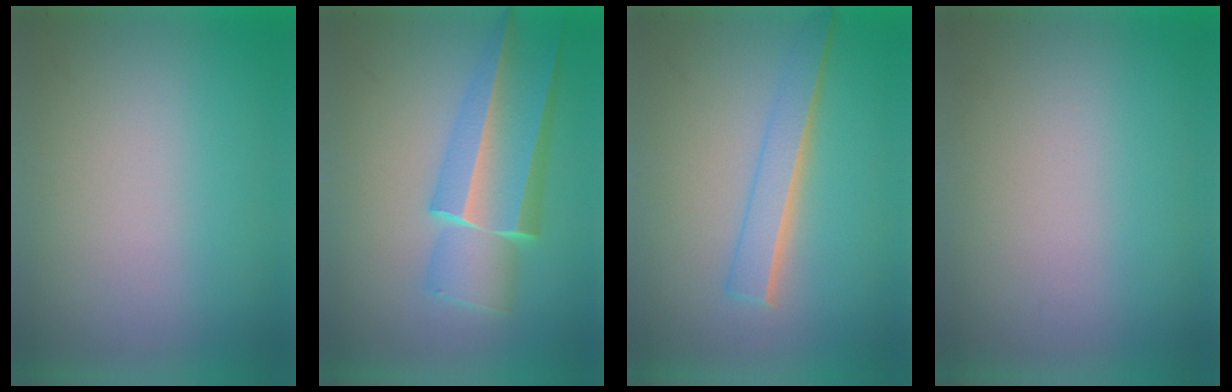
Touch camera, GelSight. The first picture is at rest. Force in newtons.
{"total": 4.6}
{"total": 2.2}
{"total": 0.0}